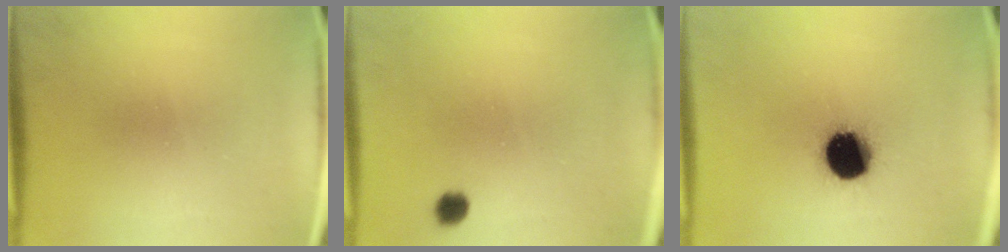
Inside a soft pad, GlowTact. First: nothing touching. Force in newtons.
{"total": 1.8}
{"total": 14.2}